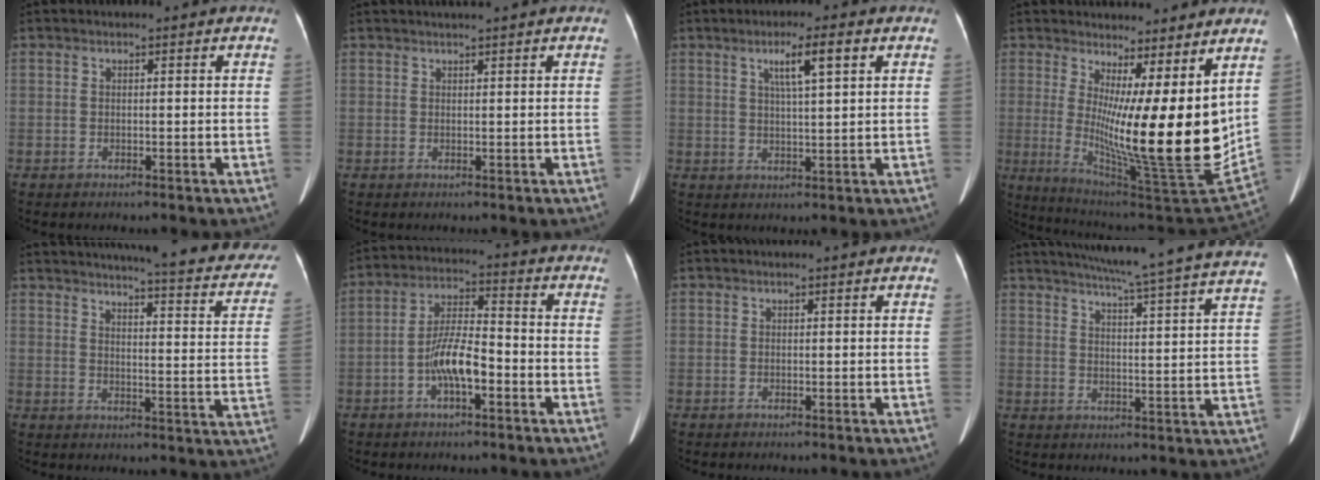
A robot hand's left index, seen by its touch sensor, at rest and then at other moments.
{"total": 2.0, "force": [1.7, -0.3, 1.0], "torque": [-0.009, 0.019, 0.030]}
{"total": 5.4, "force": [2.4, 0.2, 4.9], "torque": [-0.084, 0.006, 0.041]}
{"total": 16.7, "force": [3.4, 1.5, 16.3], "torque": [-0.259, -0.048, 0.068]}
{"total": 25.9, "force": [22.4, 3.1, 12.6], "torque": [-0.161, -0.070, 0.248]}
{"total": 8.0, "force": [-3.0, 2.3, 7.1], "torque": [-0.144, 0.015, -0.055]}
{"total": 0.0}
{"total": 24.7, "force": [22.0, -1.3, 11.1], "torque": [-0.173, -0.049, 0.270]}